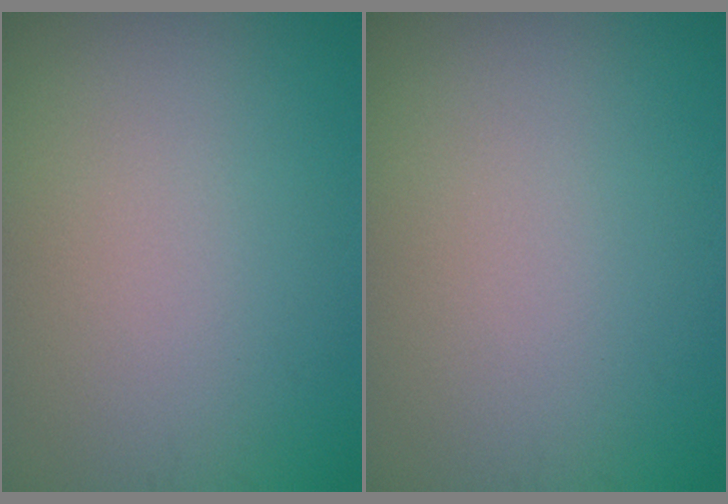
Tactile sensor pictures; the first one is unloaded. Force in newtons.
{"total": 0.0}